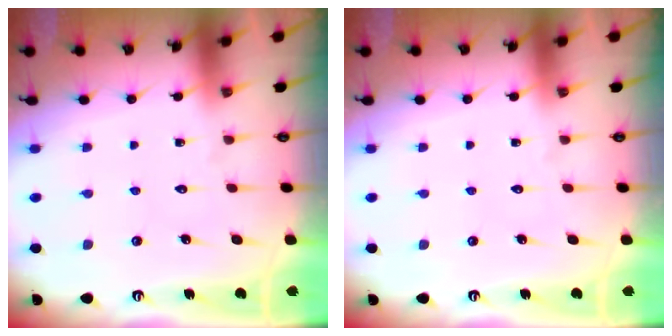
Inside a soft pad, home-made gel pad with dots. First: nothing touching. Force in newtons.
{"total": 0.0}